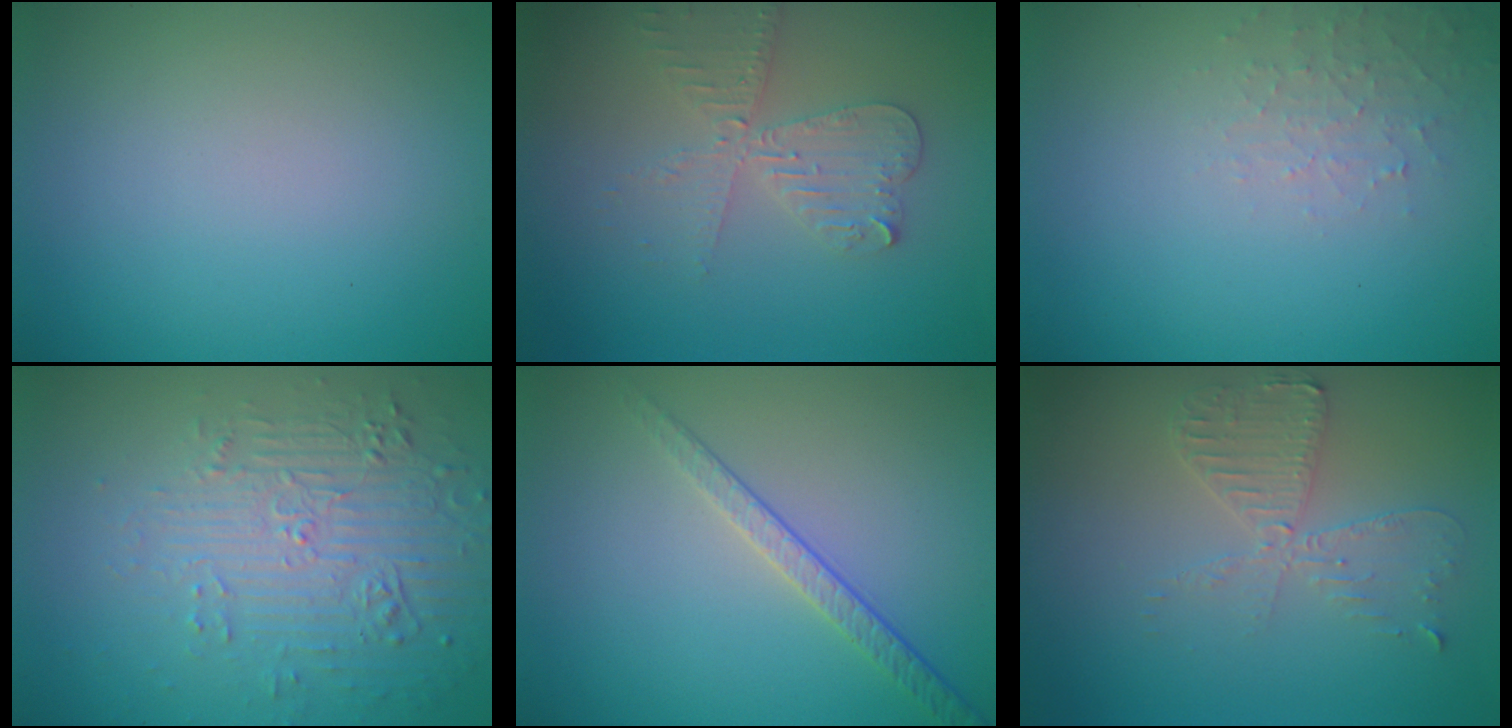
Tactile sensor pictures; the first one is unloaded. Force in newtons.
{"total": 3.9, "press": 3.3, "slide": 2.1}
{"total": 1.8, "press": 1.8, "slide": 0.4}
{"total": 5.9, "press": 3.6, "slide": 4.7}
{"total": 2.1, "press": 1.6, "slide": 1.4}
{"total": 3.3, "press": 2.8, "slide": 1.7}